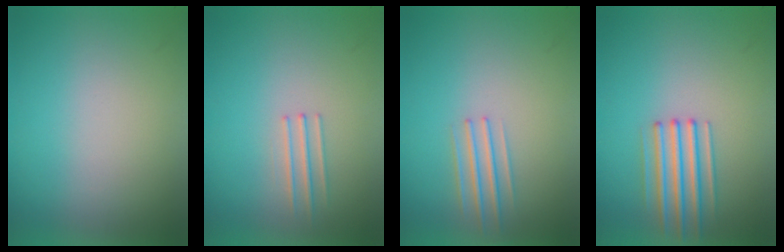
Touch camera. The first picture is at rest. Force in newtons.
{"total": 1.2}
{"total": 1.9}
{"total": 2.6}